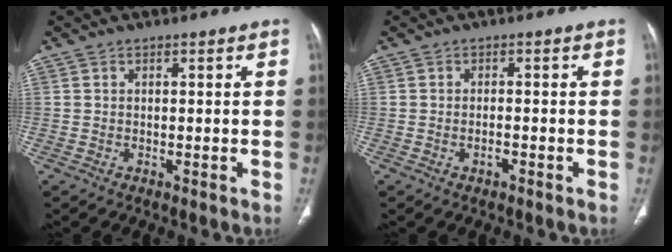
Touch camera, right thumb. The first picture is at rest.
{"total": 1.5, "force": [-0.8, 0.5, 1.1], "torque": [-0.024, 0.006, -0.013]}